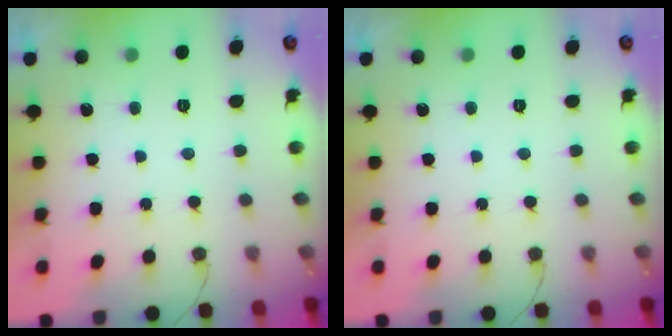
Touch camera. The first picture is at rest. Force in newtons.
{"total": 0.0}